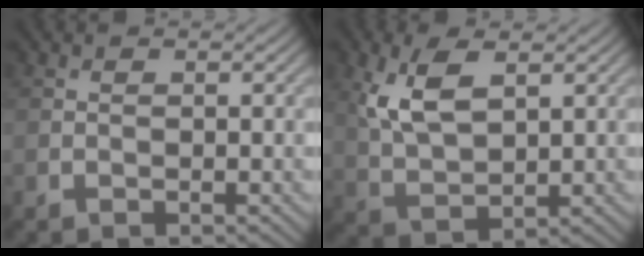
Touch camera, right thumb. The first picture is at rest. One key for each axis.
{"total": 7.4, "fx": 2.6, "fy": 3.6, "fz": 5.9, "tx": -0.135, "ty": 0.001, "tz": 0.052}